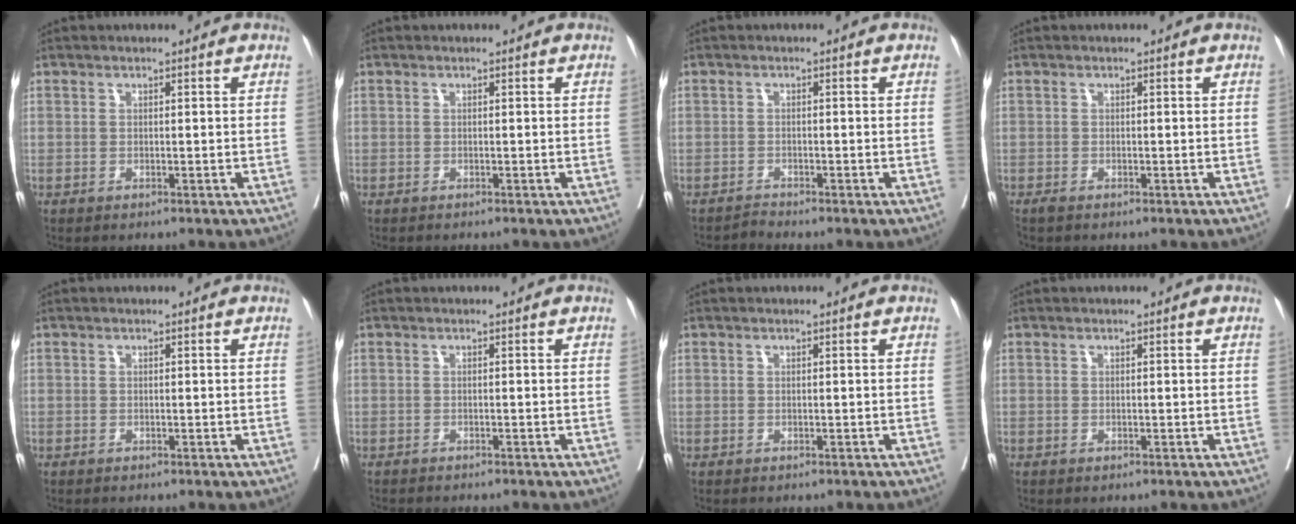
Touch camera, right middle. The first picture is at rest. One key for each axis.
{"total": 0.6, "fx": -0.6, "fy": 0.1, "fz": 0.1, "tx": -0.001, "ty": -0.001, "tz": -0.011}
{"total": 1.0, "fx": -0.8, "fy": -0.5, "fz": -0.4, "tx": 0.008, "ty": -0.009, "tz": -0.013}
{"total": 0.6, "fx": -0.5, "fy": 0.1, "fz": 0.2, "tx": -0.012, "ty": -0.003, "tz": -0.011}
{"total": 0.0}
{"total": 3.4, "fx": -3.0, "fy": 0.4, "fz": 1.4, "tx": -0.020, "ty": -0.004, "tz": -0.037}
{"total": 0.5, "fx": -0.5, "fy": 0.1, "fz": 0.2, "tx": -0.001, "ty": -0.002, "tz": -0.009}
{"total": 0.0}